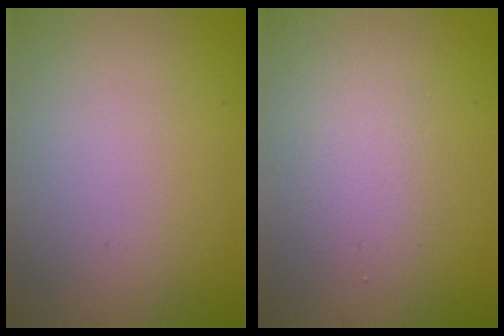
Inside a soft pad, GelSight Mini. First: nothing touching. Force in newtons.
{"total": 1.9, "press": 1.9, "slide": 0.0}